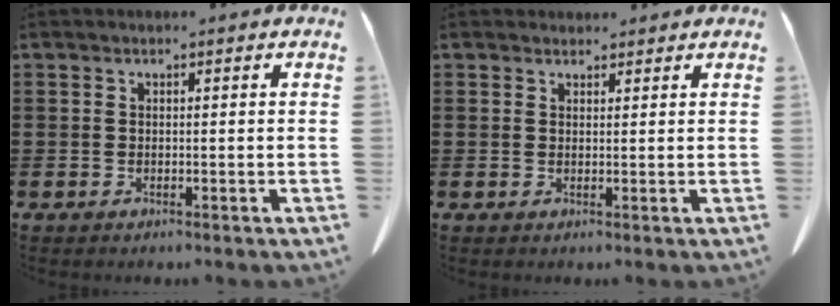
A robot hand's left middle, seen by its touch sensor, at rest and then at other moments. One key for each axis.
{"total": 1.7, "fx": 1.5, "fy": 0.8, "fz": 0.0, "tx": -0.005, "ty": 0.003, "tz": 0.031}